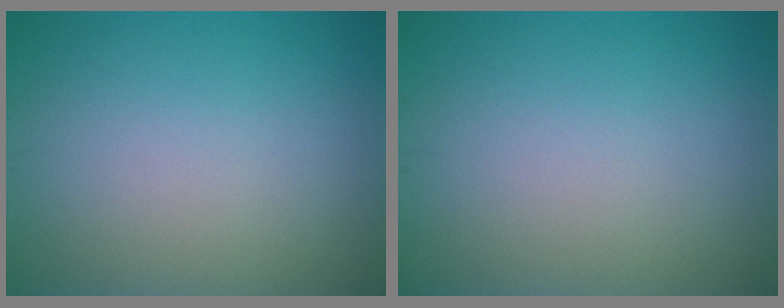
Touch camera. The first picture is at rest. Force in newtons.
{"total": 0.0}